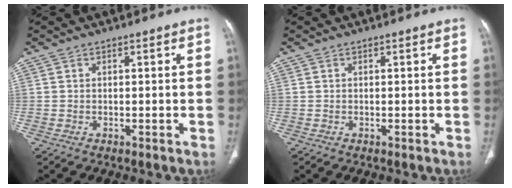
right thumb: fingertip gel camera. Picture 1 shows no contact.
{"total": 0.0}